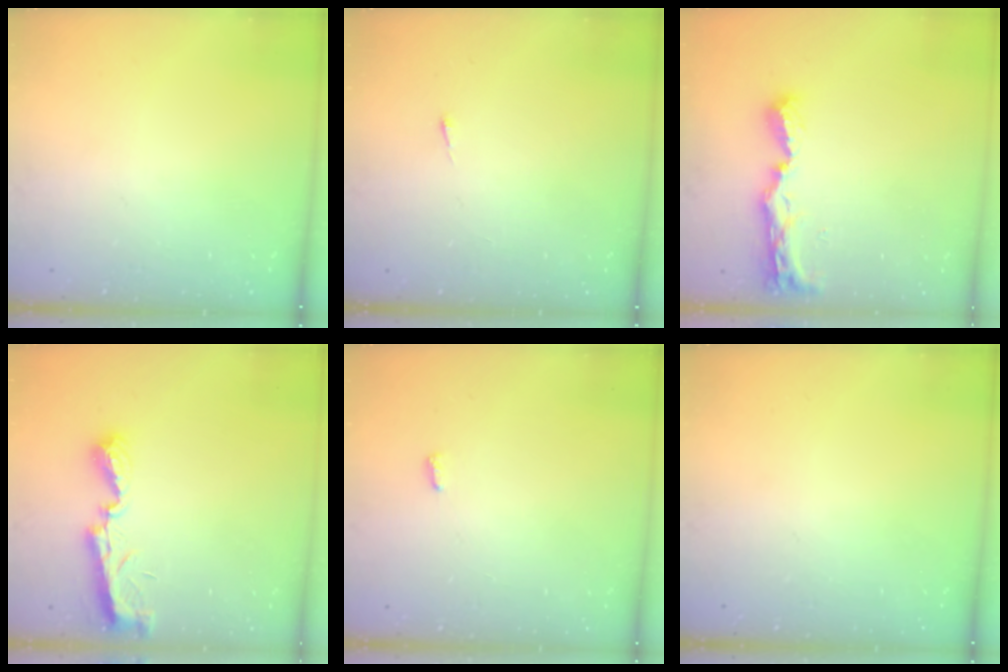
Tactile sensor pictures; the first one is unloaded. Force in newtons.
{"total": 2.6, "press": 2.5, "slide": 0.3}
{"total": 8.7, "press": 8.7, "slide": 0.3}
{"total": 7.6, "press": 7.5, "slide": 0.3}
{"total": 2.8, "press": 2.8, "slide": 0.5}
{"total": 0.0}